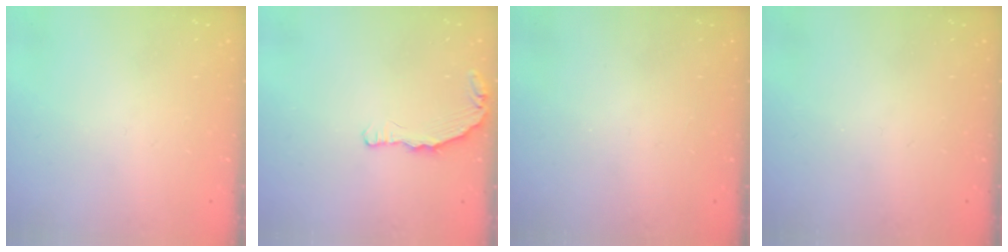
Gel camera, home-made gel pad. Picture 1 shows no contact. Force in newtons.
{"total": 6.3, "press": 4.7, "slide": 4.2}
{"total": 0.0}
{"total": 0.0}